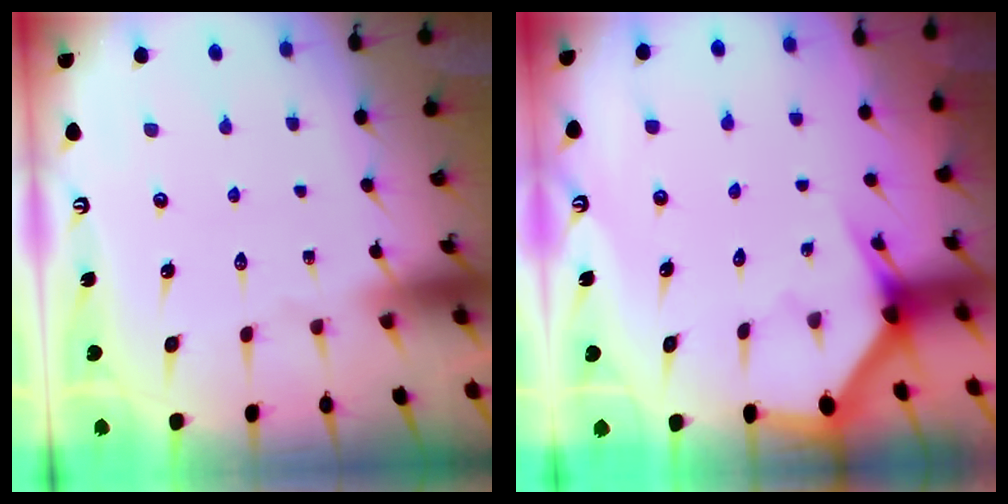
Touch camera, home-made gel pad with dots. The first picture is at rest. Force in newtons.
{"total": 2.9, "press": 2.9, "slide": 0.1}